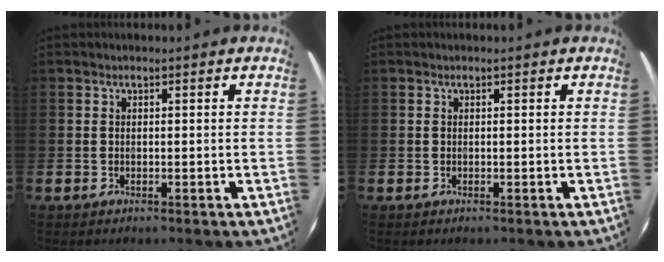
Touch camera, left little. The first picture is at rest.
{"total": 0.0}